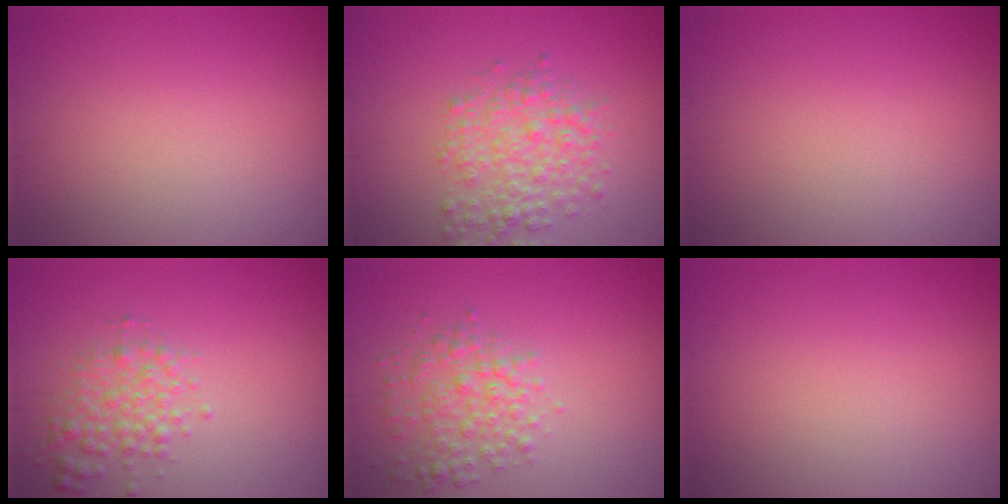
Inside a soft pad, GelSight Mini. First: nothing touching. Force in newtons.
{"total": 4.0, "press": 4.0, "slide": 0.1}
{"total": 0.0}
{"total": 2.5, "press": 2.5, "slide": 0.0}
{"total": 3.1, "press": 3.1, "slide": 0.1}
{"total": 0.0}